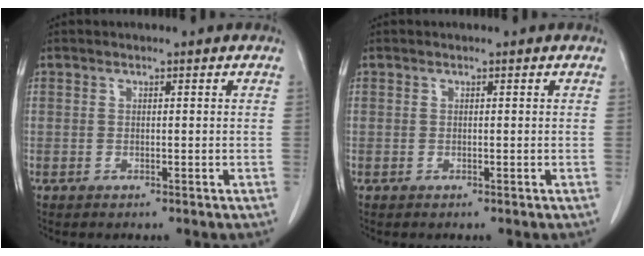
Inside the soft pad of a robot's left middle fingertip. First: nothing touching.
{"total": 0.0}